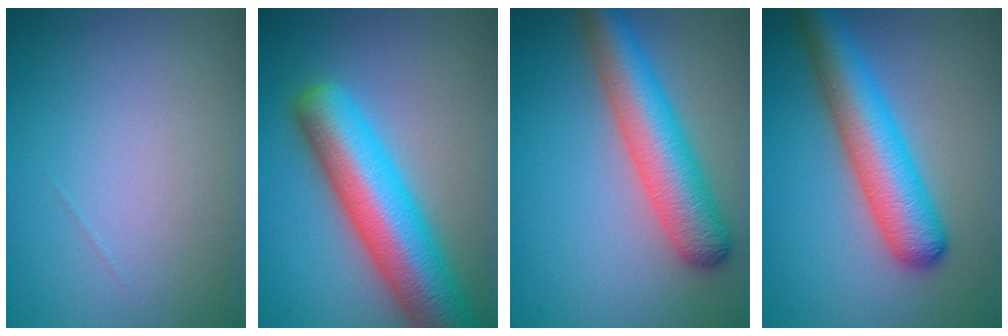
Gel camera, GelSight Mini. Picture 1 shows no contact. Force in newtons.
{"total": 10.4, "press": 10.4, "slide": 0.4}
{"total": 7.0, "press": 7.0, "slide": 0.2}
{"total": 7.0, "press": 7.0, "slide": 0.2}